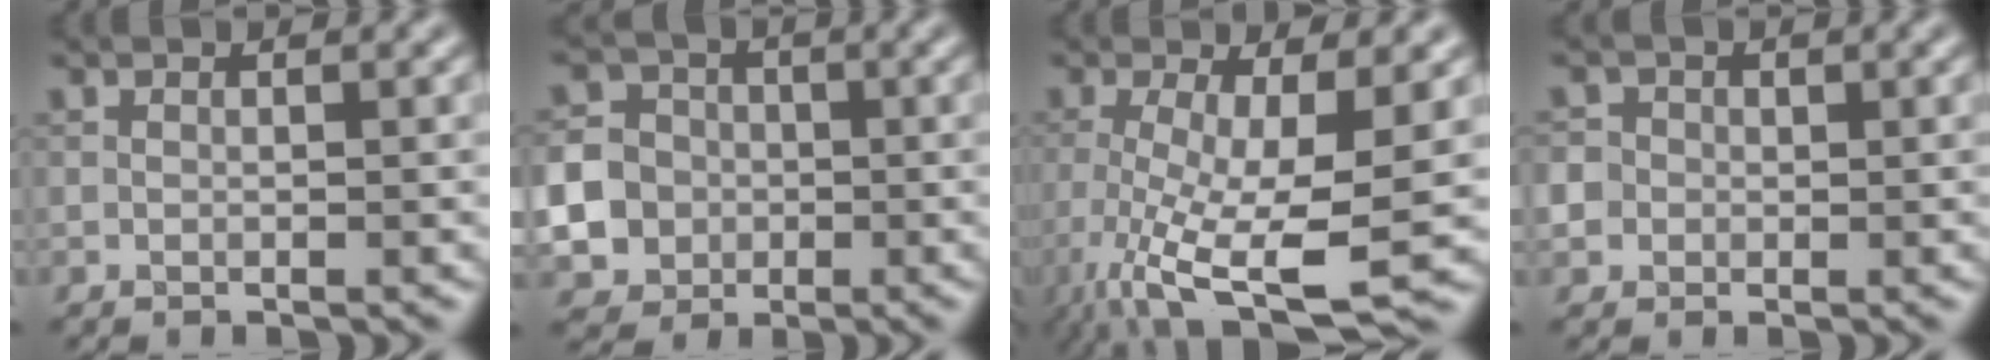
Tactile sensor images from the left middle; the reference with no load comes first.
{"total": 13.0, "force": [-3.3, 12.0, 3.6], "torque": [-0.108, -0.025, -0.087]}
{"total": 9.6, "force": [-2.8, 2.7, 8.8], "torque": [-0.174, -0.030, -0.042]}
{"total": 4.2, "force": [0.3, 4.0, 1.4], "torque": [-0.020, 0.030, -0.015]}